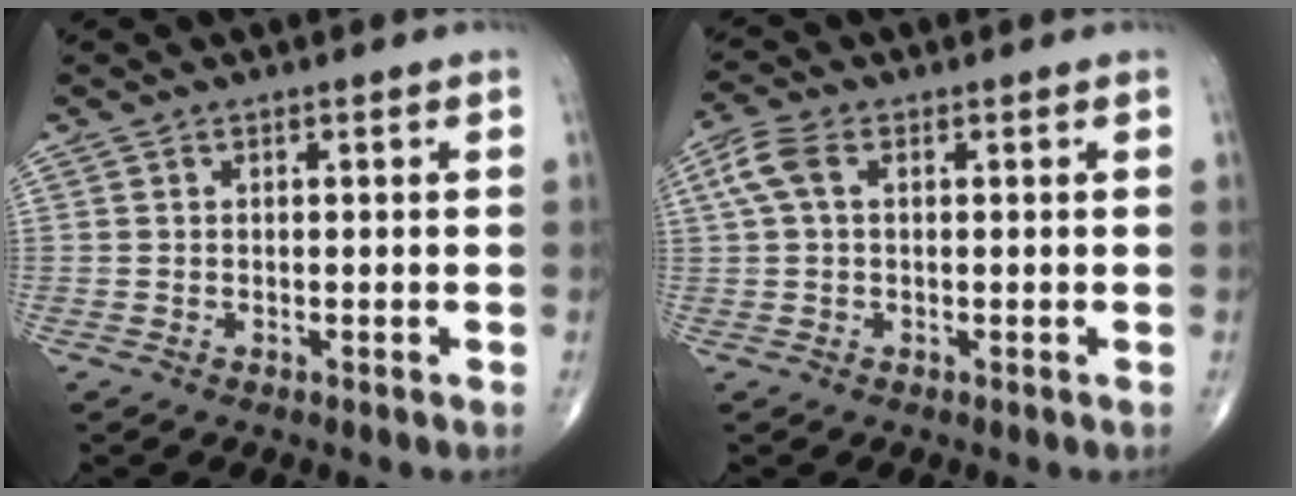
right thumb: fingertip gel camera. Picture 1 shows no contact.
{"total": 4.8, "force": [1.1, 2.8, 3.8], "torque": [-0.103, 0.019, 0.022]}